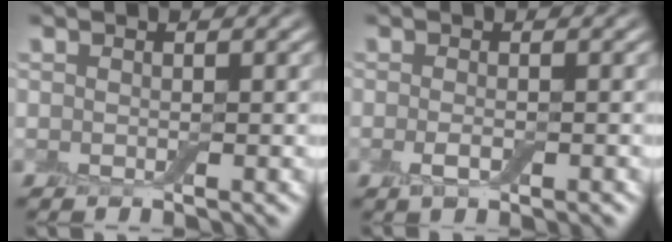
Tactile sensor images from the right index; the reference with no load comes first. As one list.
[{"total": 1.7, "force": [-0.7, 0.7, 1.4], "torque": [-0.030, -0.006, -0.015]}]